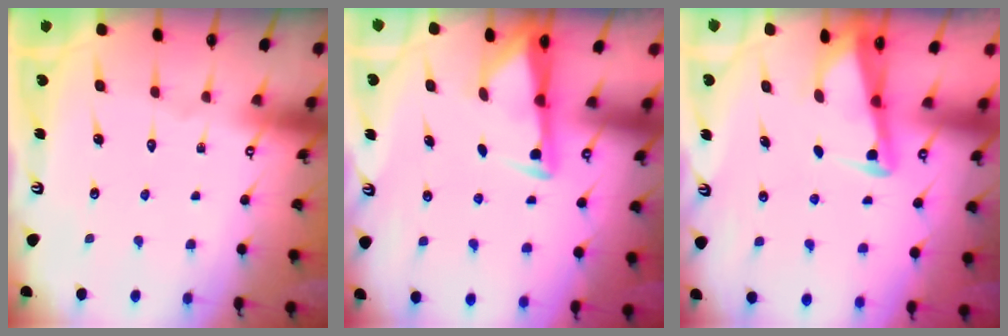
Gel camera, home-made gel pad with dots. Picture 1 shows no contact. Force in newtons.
{"total": 2.9, "press": 2.9, "slide": 0.4}
{"total": 2.7, "press": 2.7, "slide": 0.2}